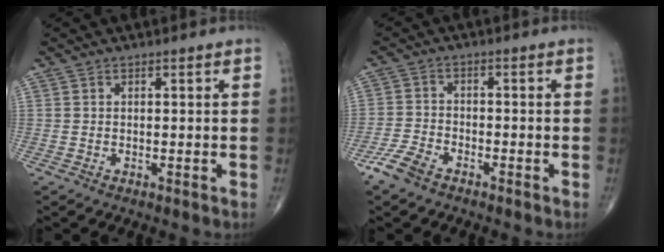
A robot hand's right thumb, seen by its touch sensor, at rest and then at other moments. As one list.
[{"total": 5.3, "force": [-3.9, 2.4, 2.8], "torque": [-0.066, 0.010, -0.079]}]